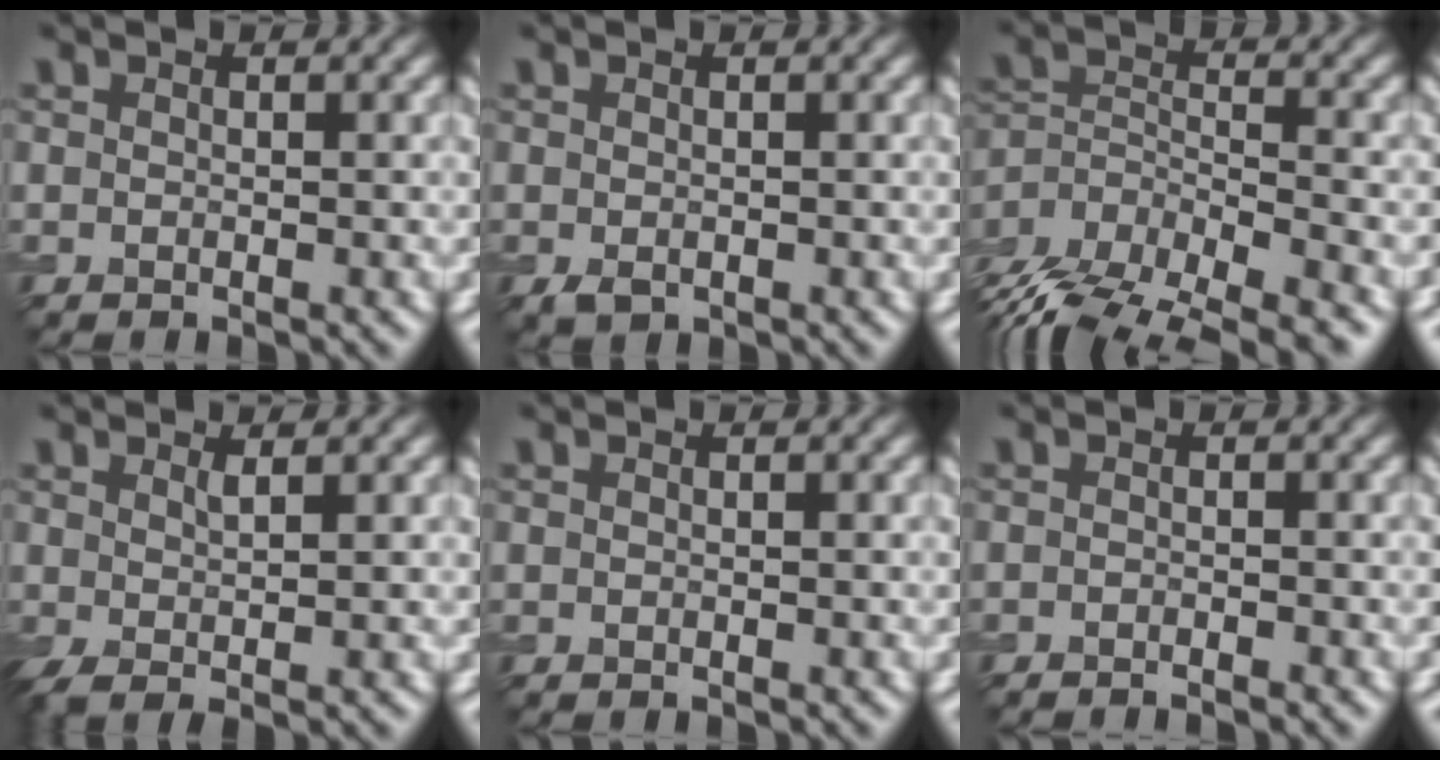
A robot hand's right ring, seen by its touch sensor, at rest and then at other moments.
{"total": 0.6, "force": [-0.2, 0.5, 0.4], "torque": [-0.015, -0.001, 0.000]}
{"total": 12.8, "force": [-10.6, 5.7, 4.2], "torque": [-0.093, 0.002, -0.133]}
{"total": 2.2, "force": [1.0, 0.5, 1.9], "torque": [-0.036, 0.005, 0.017]}
{"total": 0.0}
{"total": 1.2, "force": [-1.2, 0.0, 0.4], "torque": [-0.009, 0.000, -0.020]}